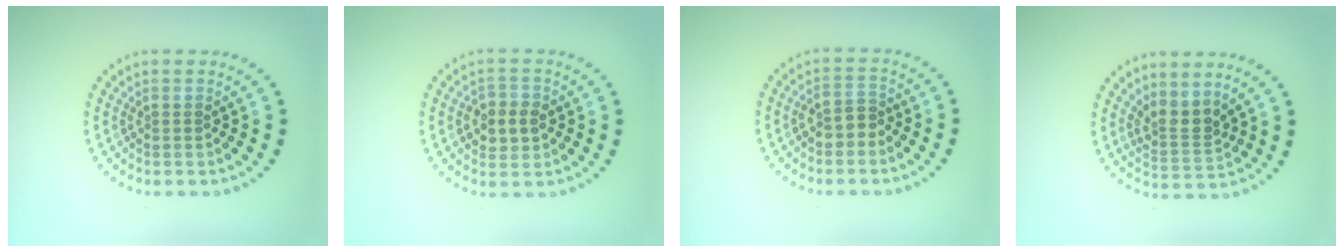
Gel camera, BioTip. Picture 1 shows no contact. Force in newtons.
{"total": 2.9, "press": 2.8, "slide": 0.3}
{"total": 2.0, "press": 1.9, "slide": 0.7}
{"total": 2.5, "press": 1.9, "slide": 1.7}